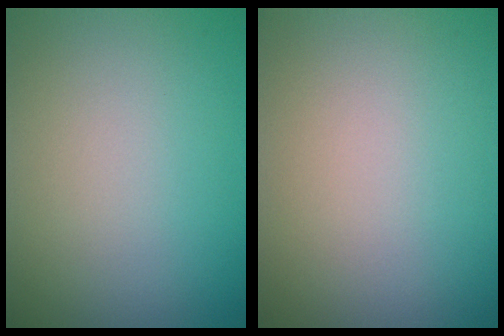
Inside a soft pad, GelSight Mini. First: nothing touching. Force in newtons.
{"total": 0.0}